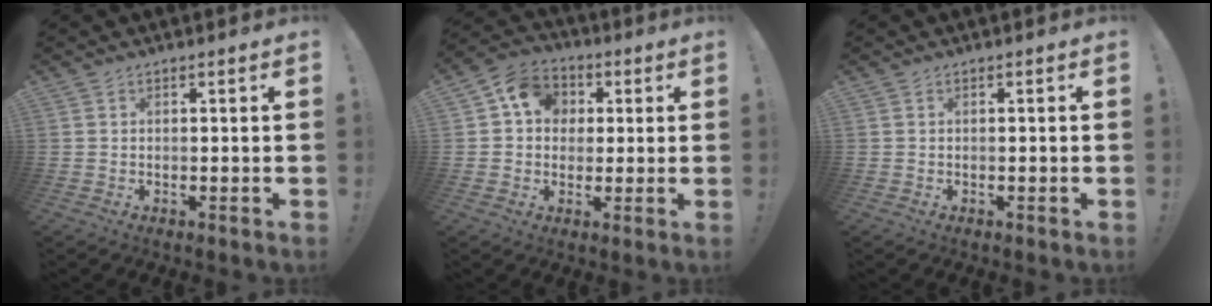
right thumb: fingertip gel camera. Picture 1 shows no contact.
{"total": 10.5, "force": [2.4, 9.0, 4.8], "torque": [-0.072, 0.010, 0.050]}
{"total": 0.5, "force": [-0.4, -0.2, 0.3], "torque": [-0.014, 0.002, -0.005]}